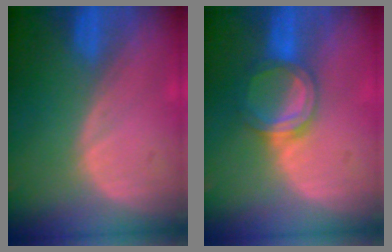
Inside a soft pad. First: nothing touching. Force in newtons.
{"total": 5.2, "press": 5.0, "slide": 1.6}